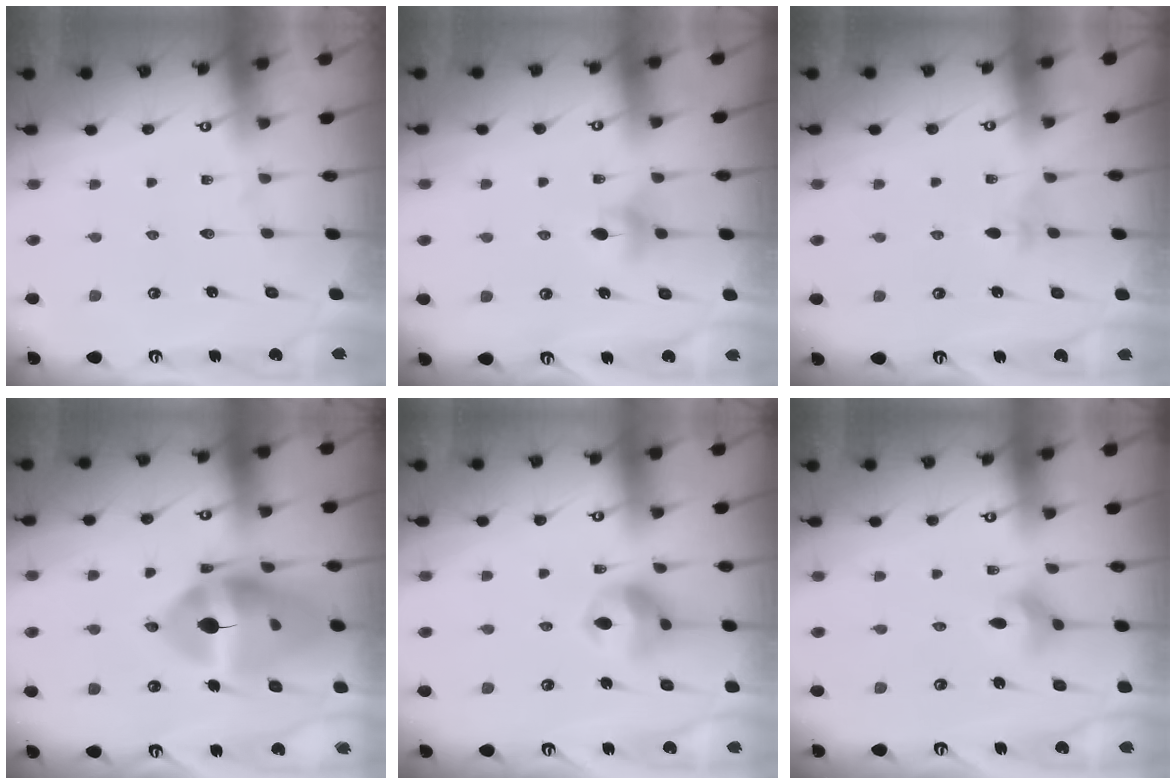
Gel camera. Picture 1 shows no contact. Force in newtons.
{"total": 4.8, "press": 4.8, "slide": 0.7}
{"total": 2.8, "press": 2.7, "slide": 0.8}
{"total": 20.6, "press": 20.5, "slide": 2.4}
{"total": 10.5, "press": 10.4, "slide": 1.4}
{"total": 4.6, "press": 4.5, "slide": 0.9}